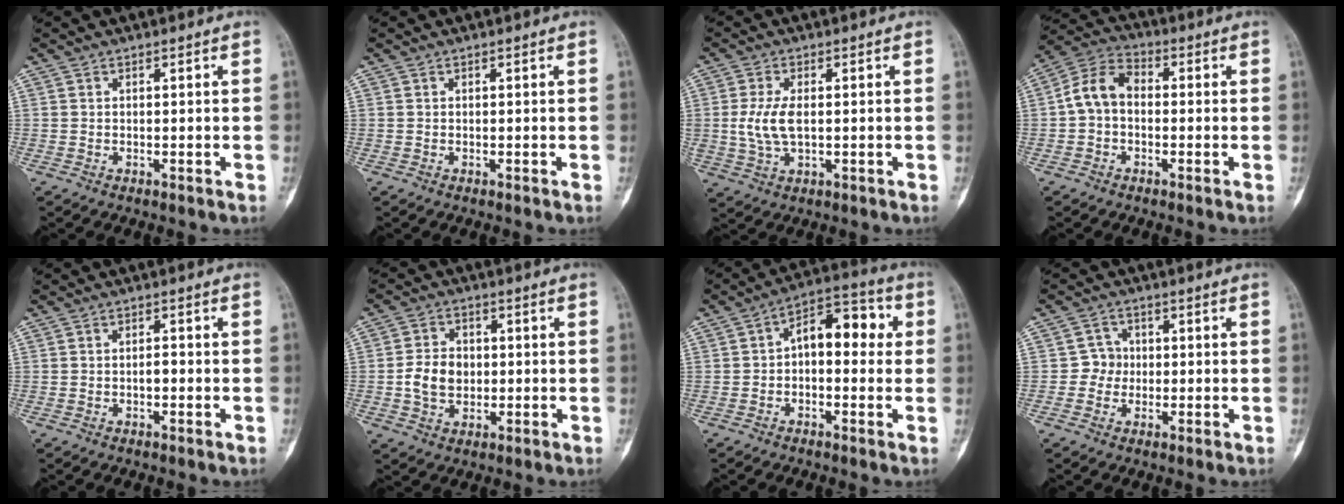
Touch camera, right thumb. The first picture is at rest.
{"total": 0.0}
{"total": 6.6, "force": [0.2, 3.4, 5.7], "torque": [-0.127, -0.002, 0.007]}
{"total": 8.0, "force": [-0.4, 5.7, 5.6], "torque": [-0.097, 0.028, -0.022]}
{"total": 1.5, "force": [-0.5, 0.7, 1.2], "torque": [-0.015, 0.004, -0.010]}
{"total": 7.1, "force": [-0.5, 5.5, 4.4], "torque": [-0.065, 0.008, -0.011]}
{"total": 10.7, "force": [0.9, 6.1, 8.7], "torque": [-0.094, 0.038, 0.002]}
{"total": 3.4, "force": [-0.4, 3.3, 0.7], "torque": [0.015, 0.012, -0.015]}